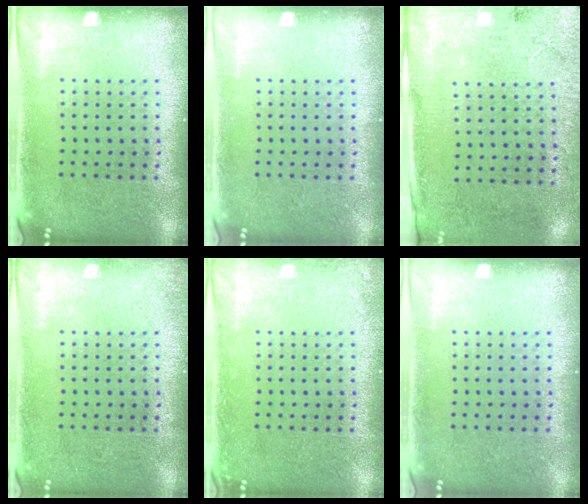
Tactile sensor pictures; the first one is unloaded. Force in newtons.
{"total": 0.0}
{"total": 2.6, "press": 2.2, "slide": 1.4}
{"total": 0.9, "press": 0.9, "slide": 0.2}
{"total": 1.1, "press": 1.1, "slide": 0.1}
{"total": 0.0}